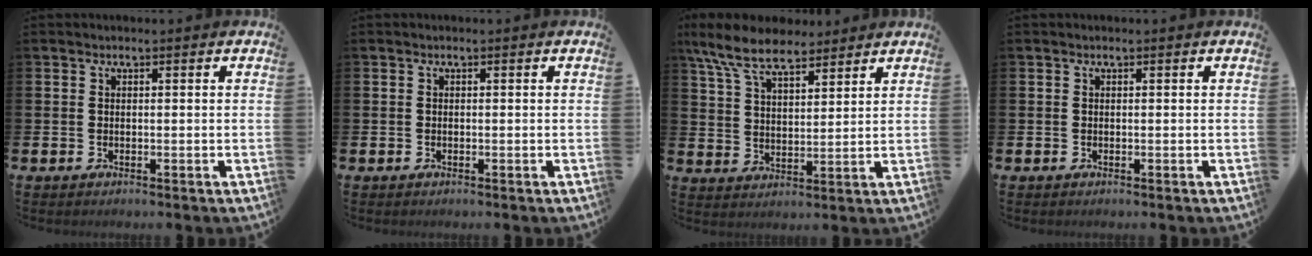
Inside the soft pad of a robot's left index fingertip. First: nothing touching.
{"total": 0.6, "force": [-0.5, -0.1, -0.4], "torque": [0.000, 0.003, -0.009]}
{"total": 8.1, "force": [7.1, 2.5, 2.8], "torque": [-0.087, -0.024, 0.132]}
{"total": 0.0}